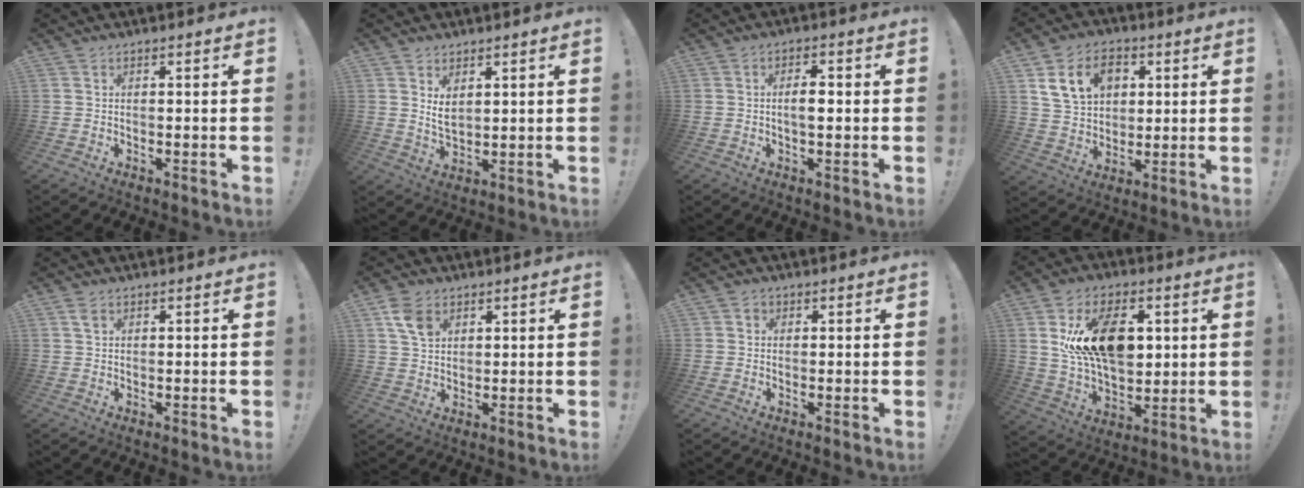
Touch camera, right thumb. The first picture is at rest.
{"total": 5.1, "force": [2.5, 2.8, 3.4], "torque": [-0.052, -0.012, 0.046]}
{"total": 4.1, "force": [-0.3, 1.7, 3.7], "torque": [-0.054, 0.003, -0.010]}
{"total": 14.0, "force": [5.4, 10.5, 7.5], "torque": [-0.115, -0.010, 0.108]}
{"total": 1.9, "force": [1.1, 1.2, 1.1], "torque": [-0.021, 0.000, 0.020]}
{"total": 7.2, "force": [3.5, 5.0, 3.8], "torque": [-0.064, -0.003, 0.069]}
{"total": 1.5, "force": [0.4, 1.4, 0.4], "torque": [-0.007, 0.002, 0.007]}
{"total": 20.2, "force": [5.0, 12.6, 14.9], "torque": [-0.232, -0.014, 0.089]}